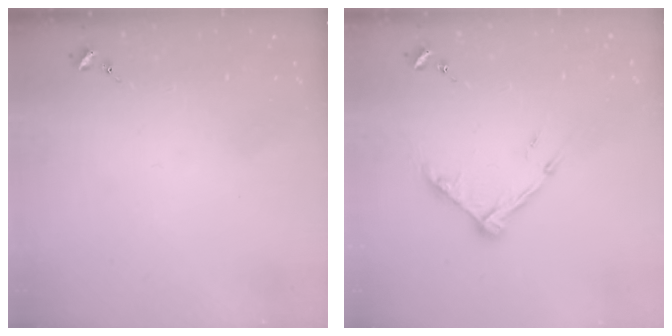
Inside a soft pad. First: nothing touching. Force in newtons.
{"total": 10.4, "press": 10.4, "slide": 0.8}